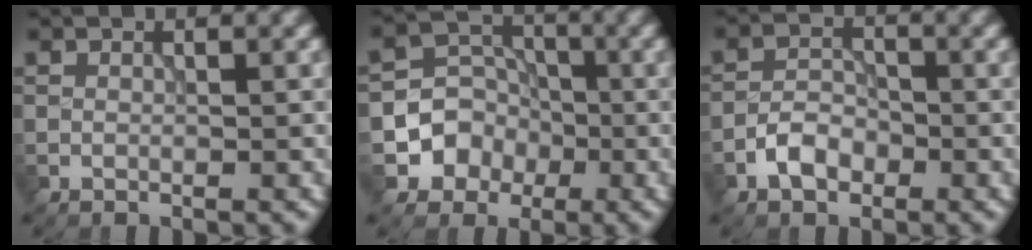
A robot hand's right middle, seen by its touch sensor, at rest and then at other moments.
{"total": 4.6, "force": [-1.7, 4.2, 0.7], "torque": [0.026, 0.012, -0.052]}
{"total": 2.8, "force": [-1.5, 1.7, 1.6], "torque": [-0.024, 0.008, -0.032]}